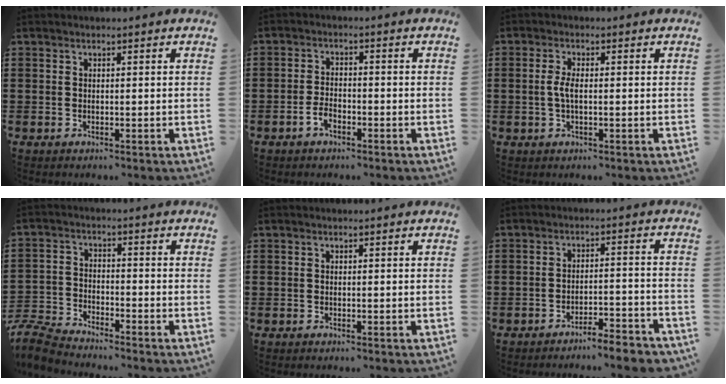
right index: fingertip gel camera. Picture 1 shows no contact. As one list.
[{"total": 2.5, "force": [-1.4, 1.2, 1.7], "torque": [-0.039, 0.001, -0.030]}, {"total": 2.9, "force": [-0.2, 0.9, 2.8], "torque": [-0.065, -0.005, -0.010]}, {"total": 5.2, "force": [-5.1, 0.6, 0.8], "torque": [-0.040, -0.004, -0.108]}, {"total": 0.0}, {"total": 4.3, "force": [-4.2, -0.1, 1.1], "torque": [-0.019, -0.004, -0.086]}]